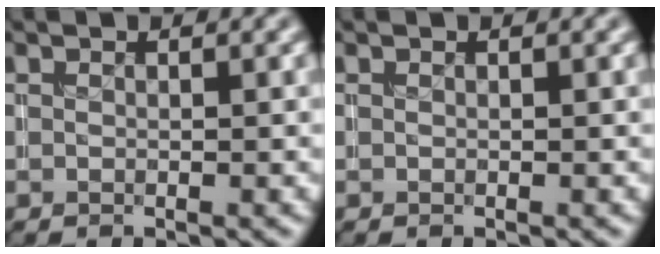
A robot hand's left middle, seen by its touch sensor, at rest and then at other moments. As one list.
[{"total": 0.0}]